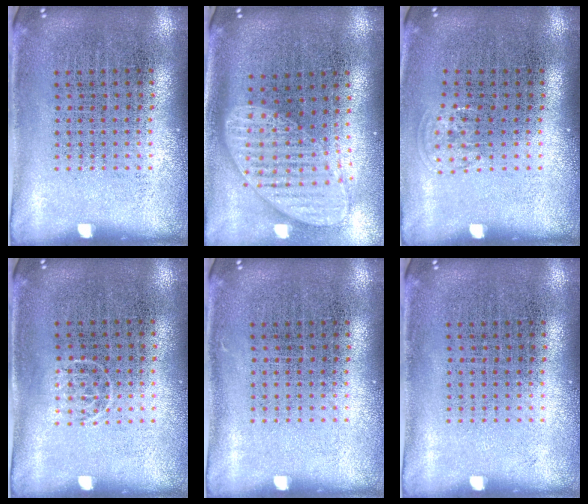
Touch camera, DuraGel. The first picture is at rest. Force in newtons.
{"total": 1.9, "press": 1.5, "slide": 1.1}
{"total": 0.8, "press": 0.6, "slide": 0.5}
{"total": 0.6, "press": 0.4, "slide": 0.4}
{"total": 0.0}
{"total": 0.0}